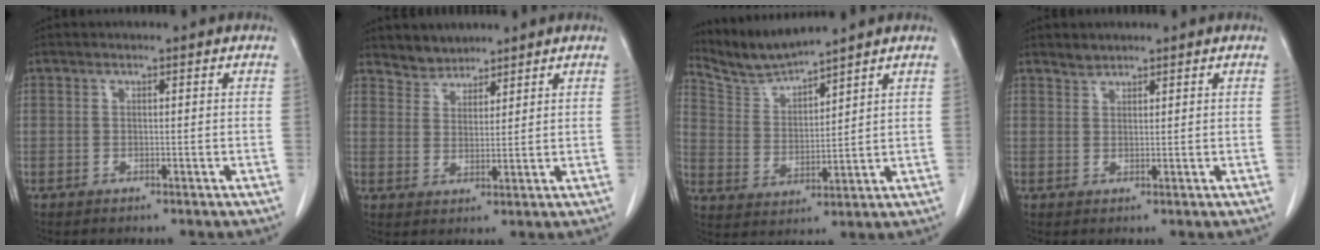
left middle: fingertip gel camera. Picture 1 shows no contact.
{"total": 3.5, "force": [3.2, 1.4, -0.3], "torque": [0.008, 0.008, 0.058]}
{"total": 6.3, "force": [6.3, -1.0, 0.2], "torque": [-0.020, -0.004, 0.140]}
{"total": 1.3, "force": [1.3, 0.4, 0.0], "torque": [0.001, 0.001, 0.023]}